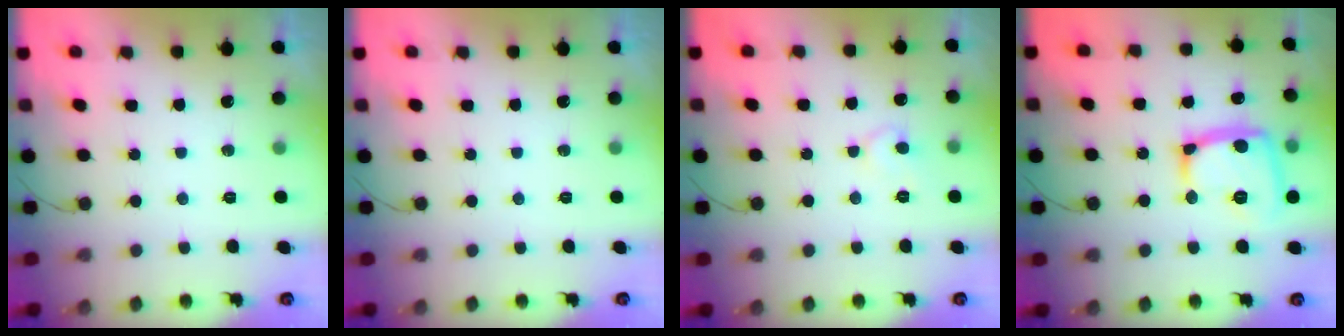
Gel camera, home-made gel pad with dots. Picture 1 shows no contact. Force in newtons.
{"total": 0.0}
{"total": 5.9, "press": 5.9, "slide": 0.4}
{"total": 16.1, "press": 16.1, "slide": 1.4}